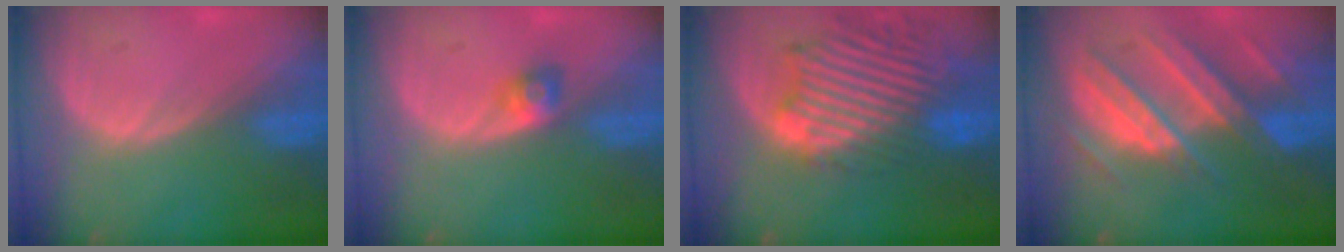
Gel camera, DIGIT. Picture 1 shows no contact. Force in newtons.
{"total": 2.4, "press": 2.2, "slide": 1.0}
{"total": 13.7, "press": 11.7, "slide": 7.2}
{"total": 10.2, "press": 9.0, "slide": 4.7}